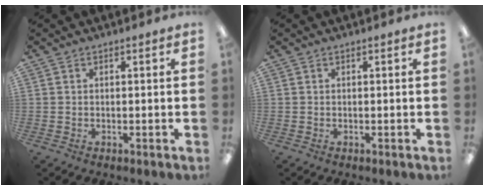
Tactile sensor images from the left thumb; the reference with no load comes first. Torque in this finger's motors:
{"motor_torque": [0.00, 0.00, 0.01, -0.01, 0.00]}